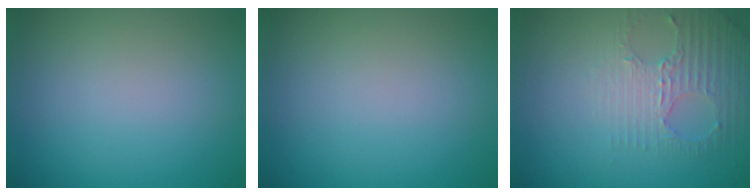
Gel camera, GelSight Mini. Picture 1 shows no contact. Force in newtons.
{"total": 0.0}
{"total": 2.8, "press": 2.5, "slide": 1.3}